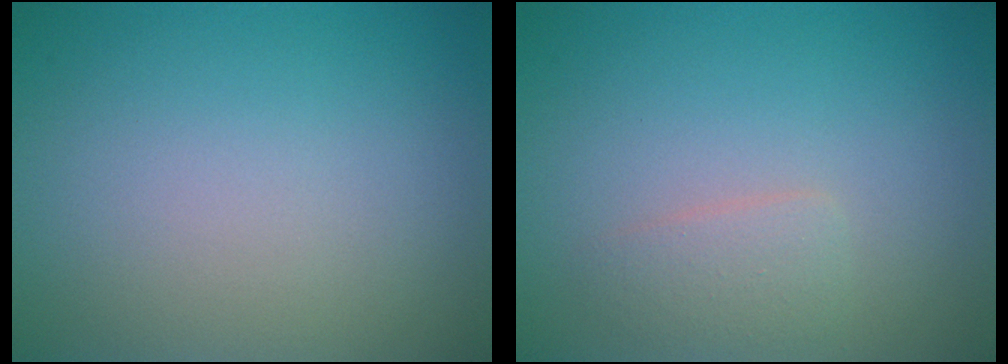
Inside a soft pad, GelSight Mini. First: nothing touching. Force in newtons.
{"total": 1.6, "press": 1.6, "slide": 0.0}